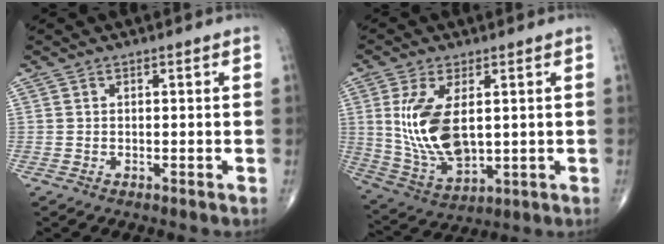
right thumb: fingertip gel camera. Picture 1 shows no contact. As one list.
[{"total": 13.7, "force": [2.0, 7.1, 11.6], "torque": [-0.227, -0.017, 0.054]}]